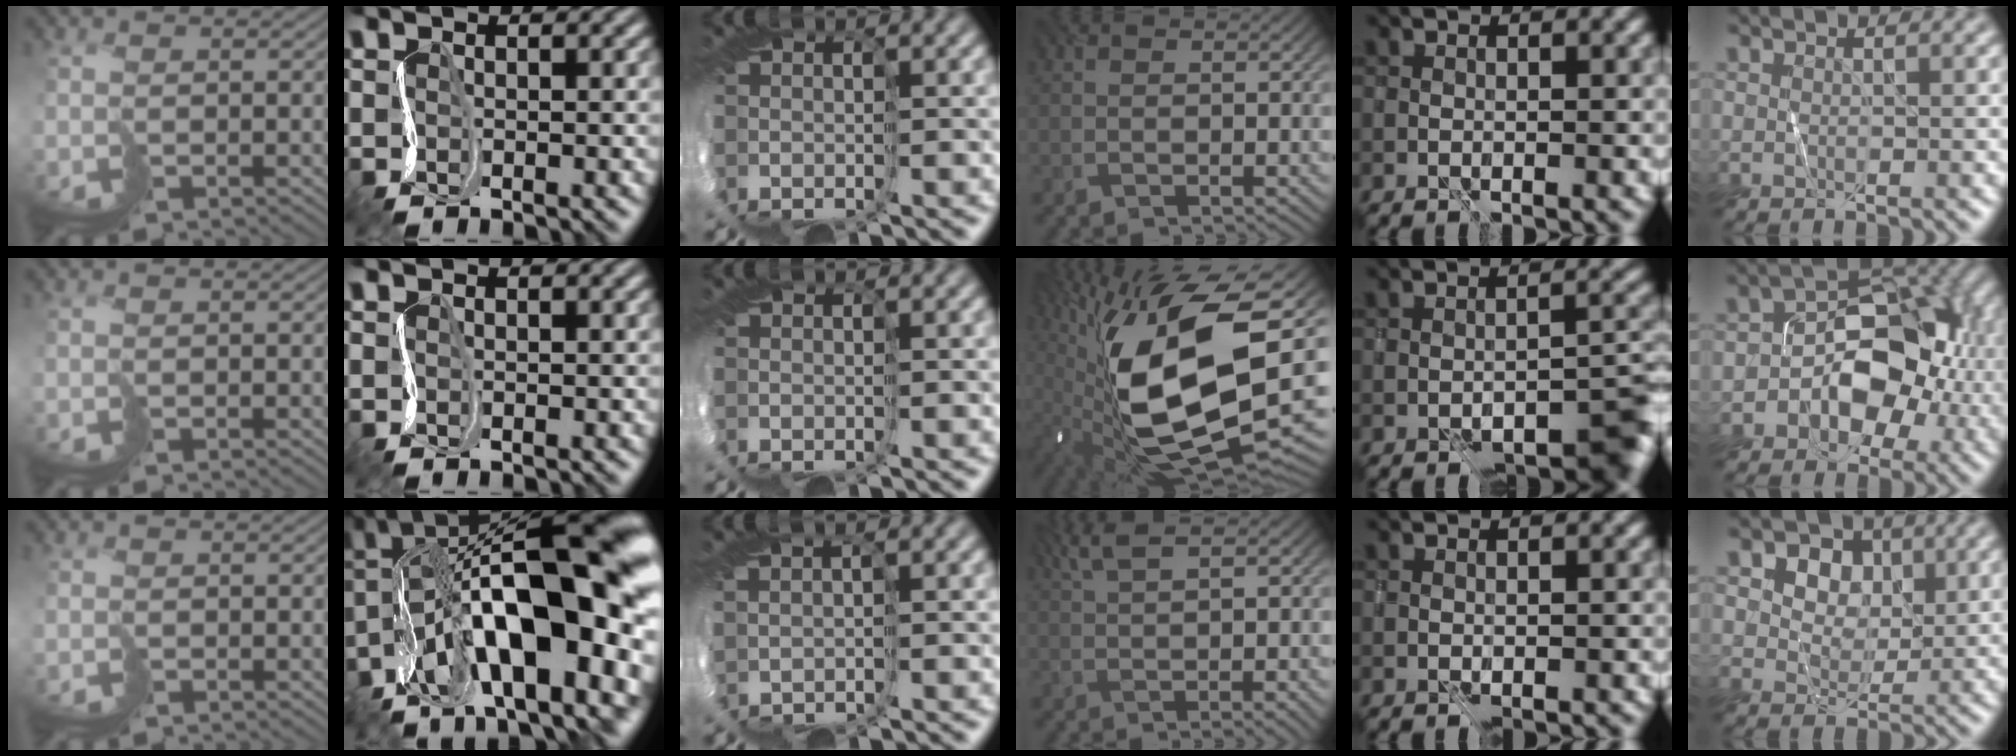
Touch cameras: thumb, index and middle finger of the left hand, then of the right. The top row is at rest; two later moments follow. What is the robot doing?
{"motion": "cut", "object": "tissue"}